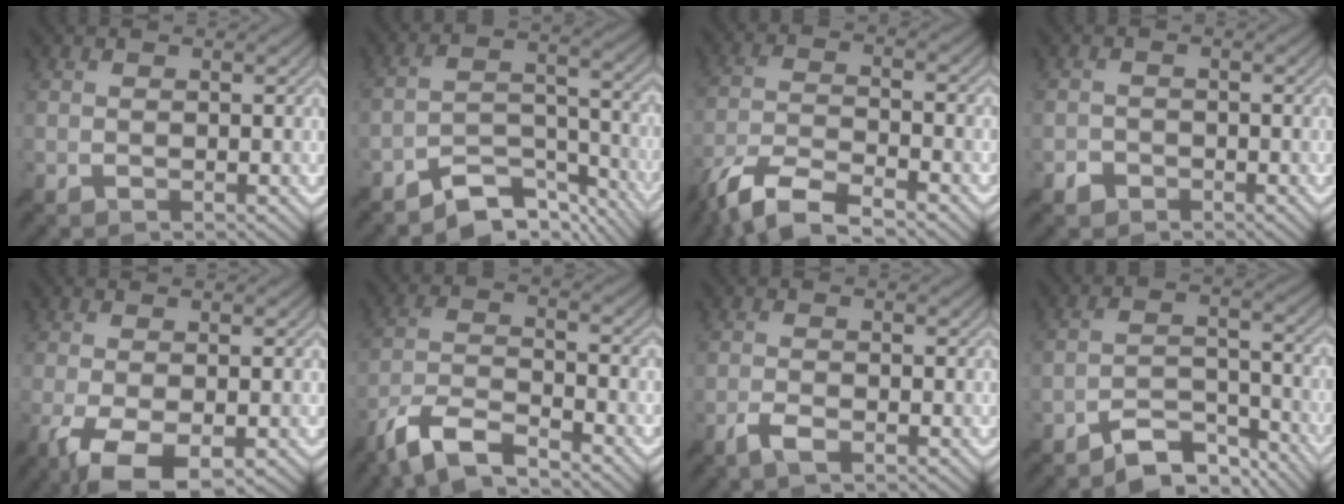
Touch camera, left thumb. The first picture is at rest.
{"total": 8.4, "force": [-6.6, 3.1, 4.1], "torque": [-0.062, 0.005, -0.130]}
{"total": 8.7, "force": [-6.6, 2.1, 5.3], "torque": [-0.119, -0.010, -0.140]}
{"total": 1.5, "force": [-1.0, 1.1, 0.3], "torque": [-0.003, 0.004, -0.024]}
{"total": 7.4, "force": [-3.5, 2.3, 6.1], "torque": [-0.126, -0.012, -0.057]}
{"total": 8.2, "force": [-6.5, 1.9, 4.8], "torque": [-0.104, -0.002, -0.139]}
{"total": 2.2, "force": [-1.3, 0.4, 1.7], "torque": [-0.040, 0.003, -0.032]}
{"total": 7.3, "force": [-5.7, 2.4, 3.8], "torque": [-0.064, 0.006, -0.108]}